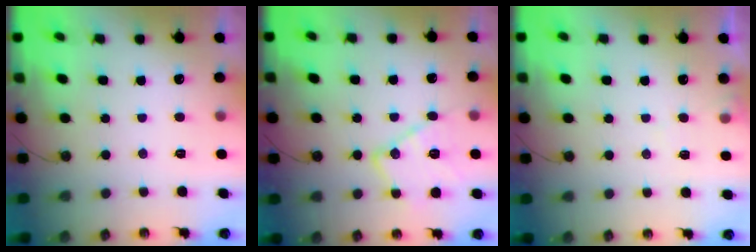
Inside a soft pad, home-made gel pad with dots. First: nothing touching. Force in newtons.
{"total": 13.5, "press": 13.4, "slide": 1.2}
{"total": 5.4, "press": 5.4, "slide": 0.7}